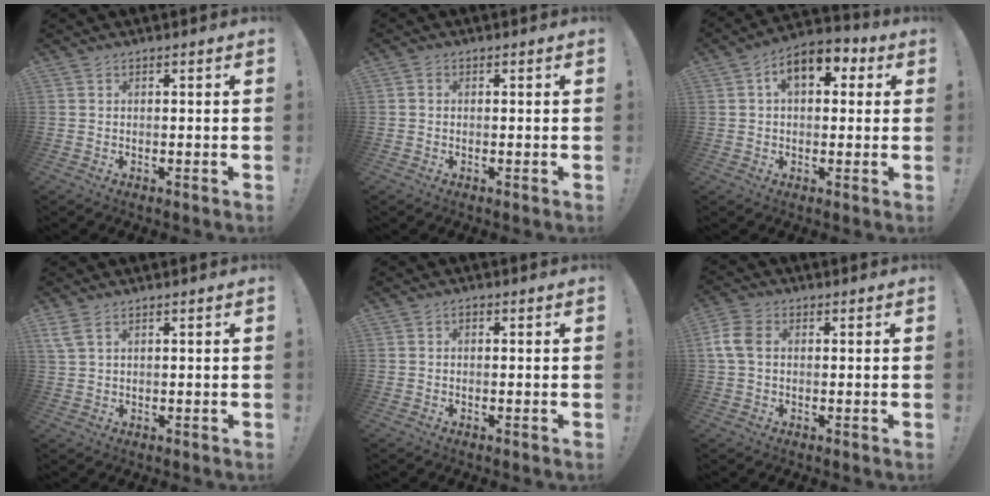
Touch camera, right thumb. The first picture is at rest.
{"total": 0.8, "force": [-0.3, 0.6, 0.2], "torque": [-0.010, 0.005, -0.004]}
{"total": 9.6, "force": [3.7, 5.8, 6.7], "torque": [-0.096, -0.007, 0.064]}
{"total": 3.8, "force": [2.0, 1.5, 2.9], "torque": [-0.065, 0.003, 0.041]}
{"total": 0.8, "force": [-0.5, 0.5, 0.4], "torque": [-0.007, 0.002, -0.009]}
{"total": 6.8, "force": [0.9, 4.8, 4.8], "torque": [-0.114, 0.012, 0.021]}